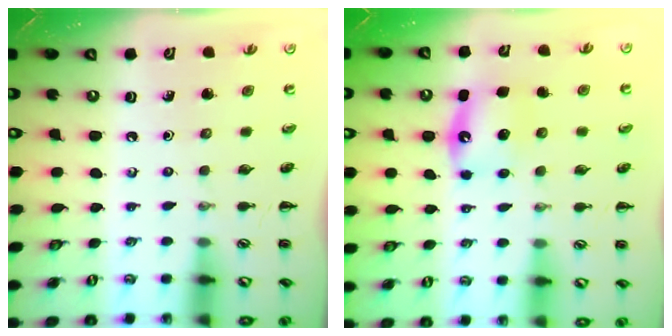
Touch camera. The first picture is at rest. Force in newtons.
{"total": 5.4, "press": 5.2, "slide": 1.2}